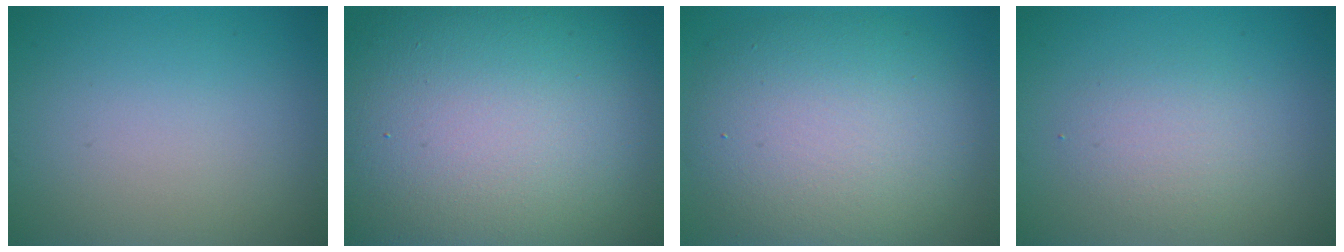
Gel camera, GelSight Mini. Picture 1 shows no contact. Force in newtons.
{"total": 20.1, "press": 20.0, "slide": 1.2}
{"total": 10.1, "press": 10.1, "slide": 0.6}
{"total": 2.3, "press": 2.3, "slide": 0.2}